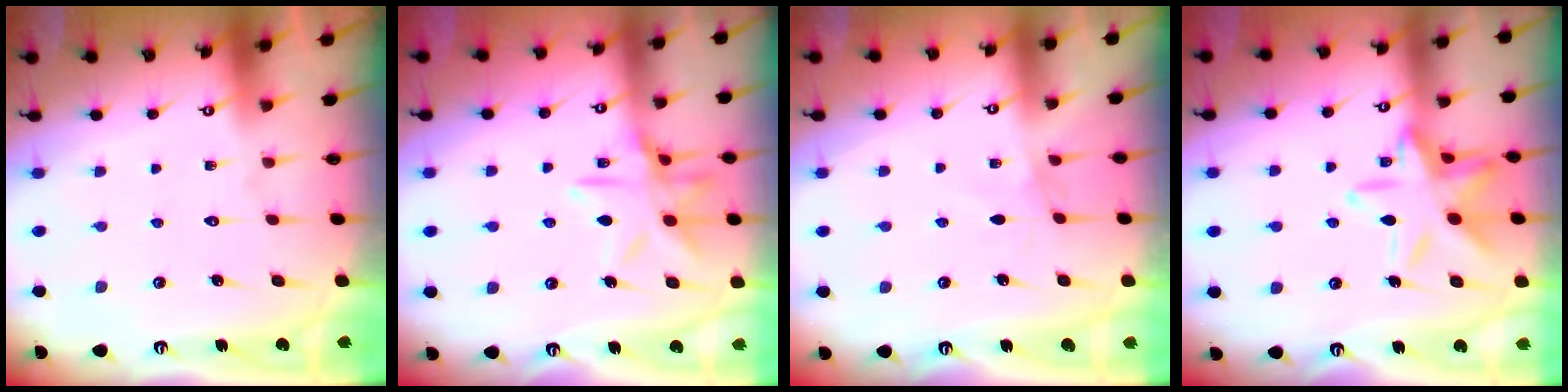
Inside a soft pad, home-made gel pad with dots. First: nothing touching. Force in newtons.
{"total": 11.1, "press": 11.0, "slide": 0.8}
{"total": 1.2, "press": 1.1, "slide": 0.4}
{"total": 15.3, "press": 15.3, "slide": 1.0}